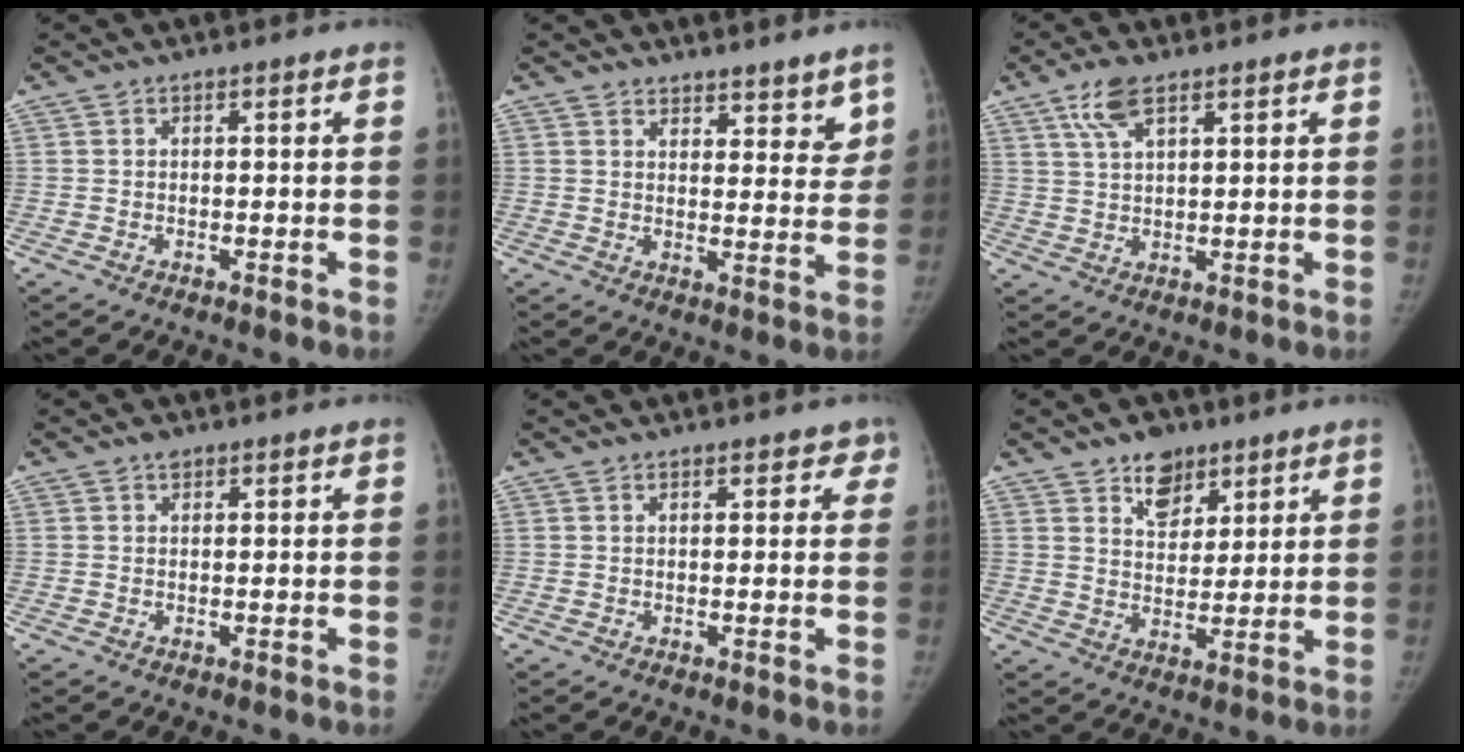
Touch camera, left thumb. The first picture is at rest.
{"total": 7.8, "force": [6.6, 3.0, 2.7], "torque": [0.002, -0.040, 0.095]}
{"total": 5.6, "force": [3.4, 2.2, 3.8], "torque": [-0.073, -0.007, 0.069]}
{"total": 1.1, "force": [0.8, 0.7, 0.5], "torque": [-0.002, -0.003, 0.010]}
{"total": 2.6, "force": [1.9, 1.5, 1.1], "torque": [0.023, -0.001, 0.015]}
{"total": 7.3, "force": [4.8, 4.6, 3.1], "torque": [-0.019, -0.030, 0.082]}